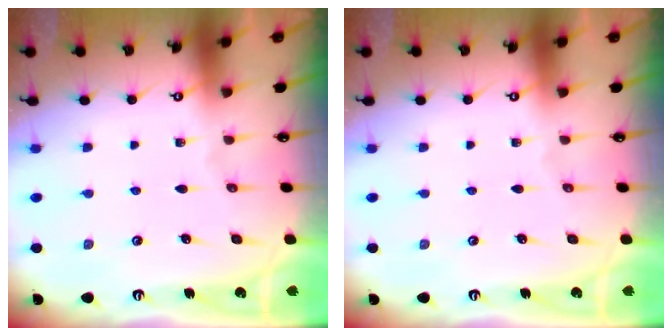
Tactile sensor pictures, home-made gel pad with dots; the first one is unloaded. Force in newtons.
{"total": 0.0}